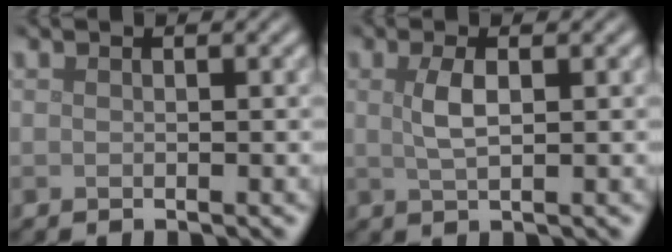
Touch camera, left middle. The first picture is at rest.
{"total": 2.2, "force": [0.5, 0.7, 2.0], "torque": [-0.043, 0.003, 0.011]}